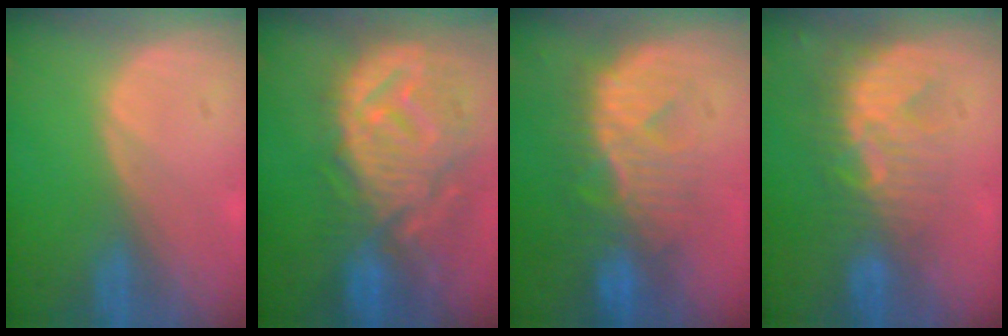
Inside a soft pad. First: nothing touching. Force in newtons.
{"total": 12.3, "press": 11.0, "slide": 5.5}
{"total": 9.0, "press": 8.6, "slide": 2.5}
{"total": 8.9, "press": 7.6, "slide": 4.6}